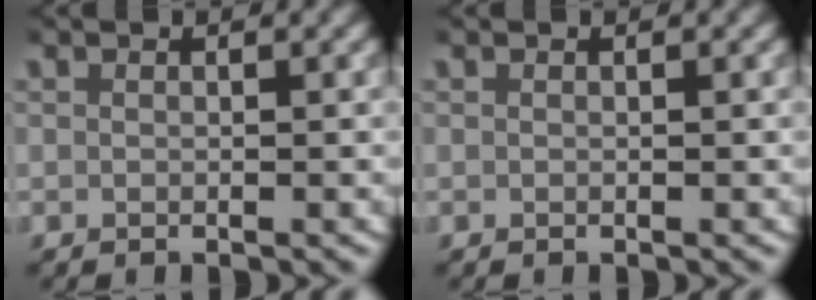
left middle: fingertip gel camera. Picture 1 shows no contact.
{"total": 0.0}